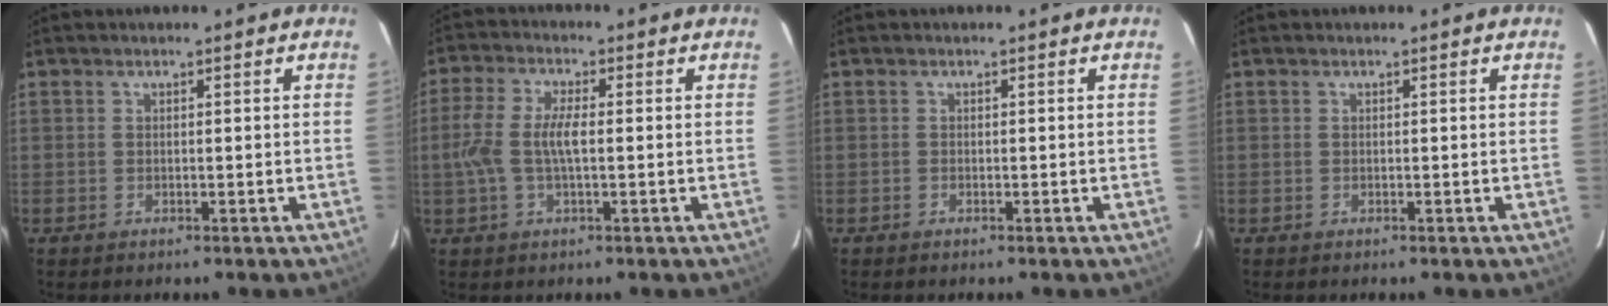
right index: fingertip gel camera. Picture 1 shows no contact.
{"total": 7.1, "force": [-0.3, 2.4, 6.7], "torque": [-0.142, 0.007, -0.006]}
{"total": 0.0}
{"total": 0.0}